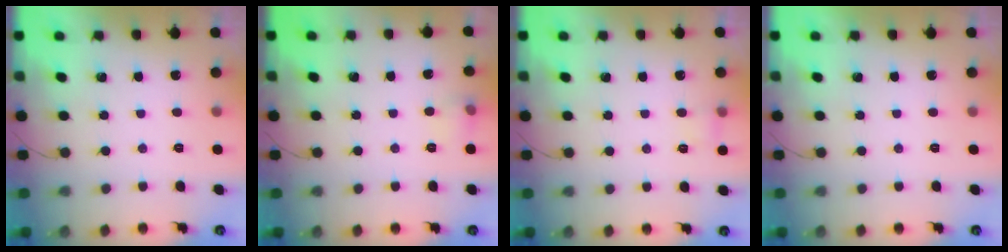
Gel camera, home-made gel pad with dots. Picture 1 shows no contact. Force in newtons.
{"total": 6.0, "press": 5.8, "slide": 1.7}
{"total": 3.4, "press": 3.2, "slide": 1.1}
{"total": 0.0}